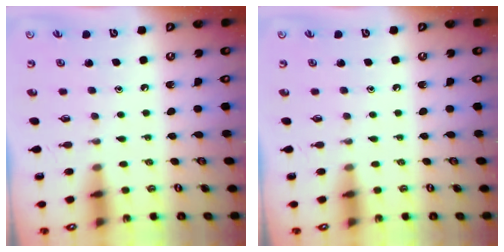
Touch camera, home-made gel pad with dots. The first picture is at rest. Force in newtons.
{"total": 0.0}